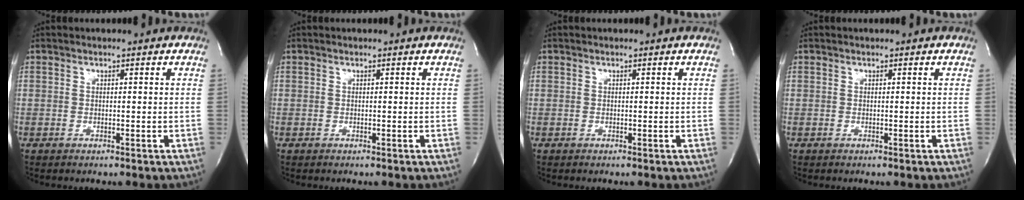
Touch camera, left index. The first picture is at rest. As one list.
[{"total": 0.0}, {"total": 0.0}, {"total": 0.0}]